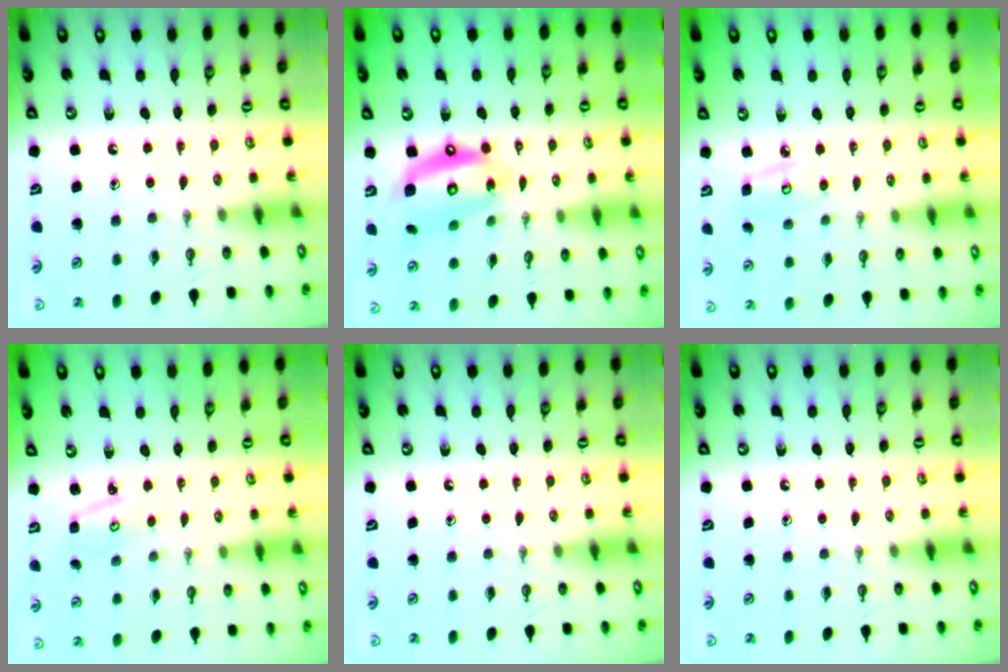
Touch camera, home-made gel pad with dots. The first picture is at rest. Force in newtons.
{"total": 13.8, "press": 13.8, "slide": 1.5}
{"total": 5.9, "press": 5.9, "slide": 0.6}
{"total": 2.3, "press": 2.3, "slide": 0.3}
{"total": 0.0}
{"total": 0.0}